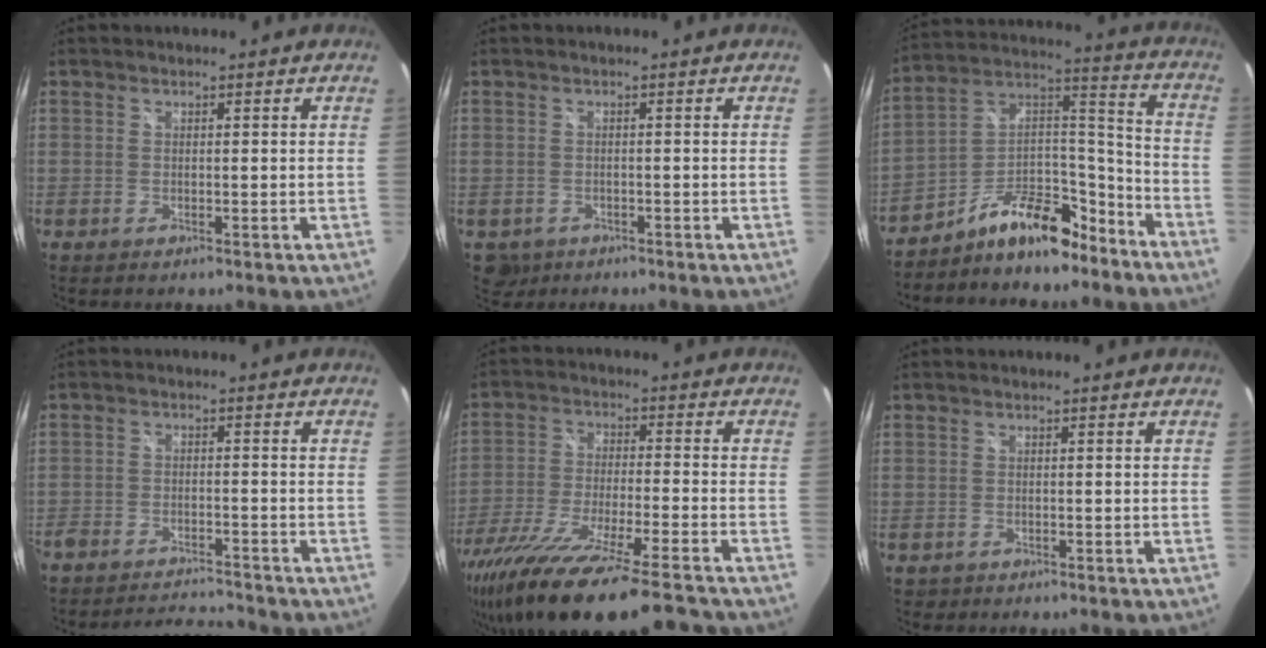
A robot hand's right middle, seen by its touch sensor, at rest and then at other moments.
{"total": 3.8, "force": [-1.5, 3.2, 1.4], "torque": [-0.034, -0.008, -0.016]}
{"total": 14.2, "force": [-10.3, 6.4, 7.4], "torque": [-0.134, 0.056, -0.167]}
{"total": 8.5, "force": [-8.1, 1.3, 2.0], "torque": [-0.059, 0.005, -0.128]}
{"total": 22.0, "force": [-18.0, 1.5, 12.5], "torque": [-0.245, -0.065, -0.309]}
{"total": 1.1, "force": [-0.5, 0.9, 0.3], "torque": [-0.008, -0.004, -0.006]}